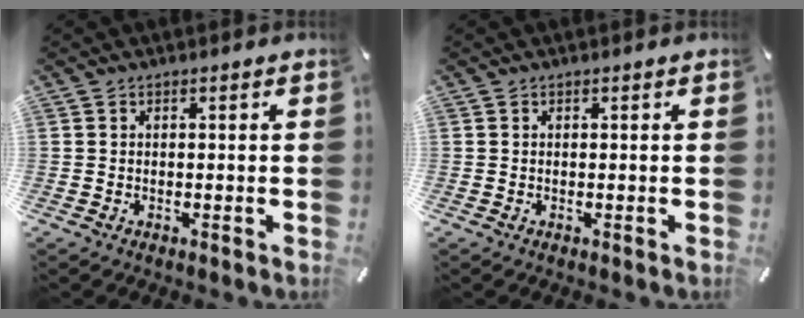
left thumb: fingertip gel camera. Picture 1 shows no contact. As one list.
[{"total": 0.0}]